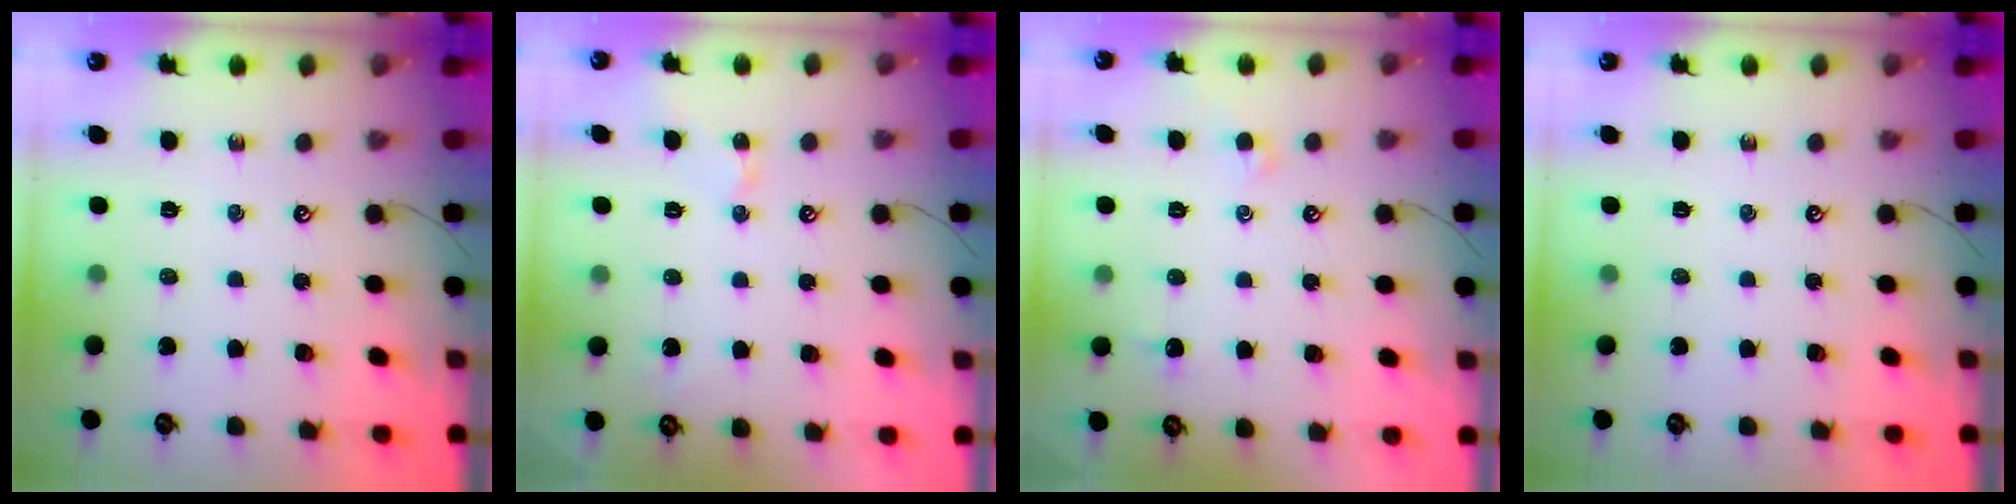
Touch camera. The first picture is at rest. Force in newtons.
{"total": 1.9, "press": 1.9, "slide": 0.2}
{"total": 0.8, "press": 0.7, "slide": 0.4}
{"total": 0.0}